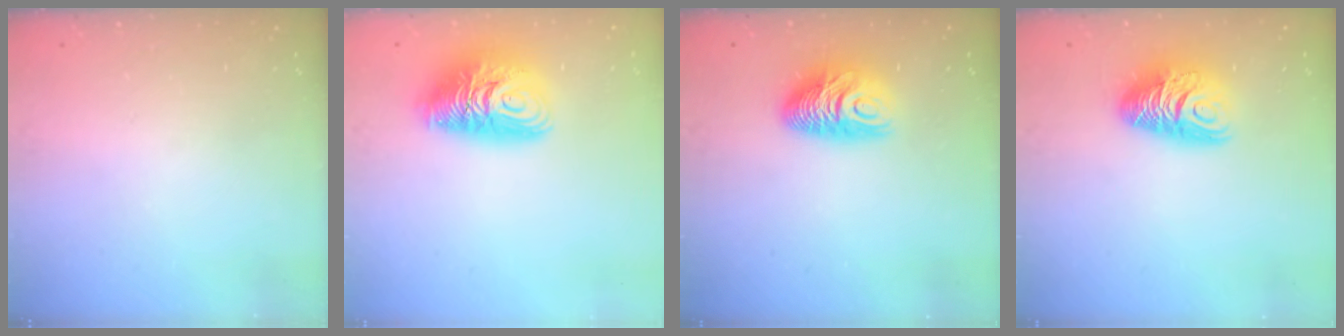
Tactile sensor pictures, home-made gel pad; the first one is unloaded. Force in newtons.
{"total": 13.7, "press": 13.7, "slide": 1.1}
{"total": 11.0, "press": 11.0, "slide": 0.8}
{"total": 11.6, "press": 11.6, "slide": 1.3}